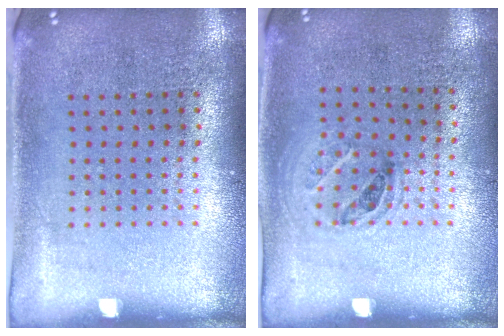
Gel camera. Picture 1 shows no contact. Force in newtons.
{"total": 1.0, "press": 0.8, "slide": 0.6}